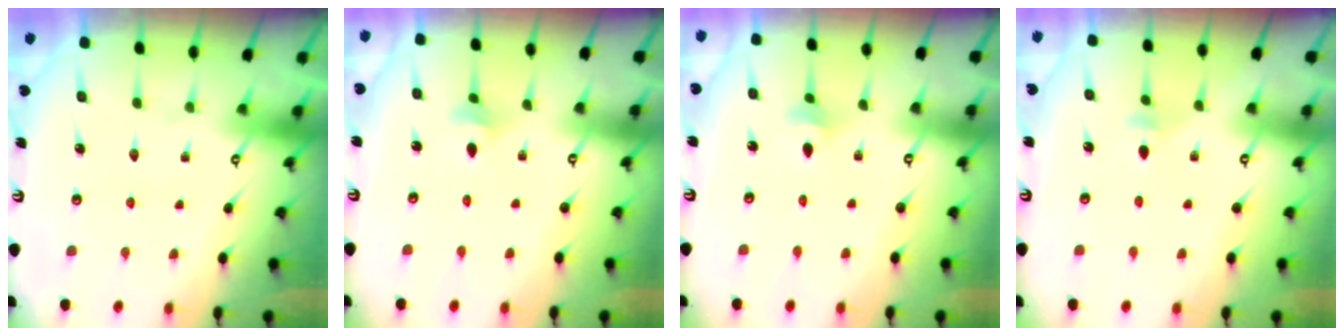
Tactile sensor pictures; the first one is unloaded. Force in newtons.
{"total": 2.7, "press": 2.6, "slide": 0.7}
{"total": 2.7, "press": 2.6, "slide": 0.7}
{"total": 3.3, "press": 3.2, "slide": 0.7}